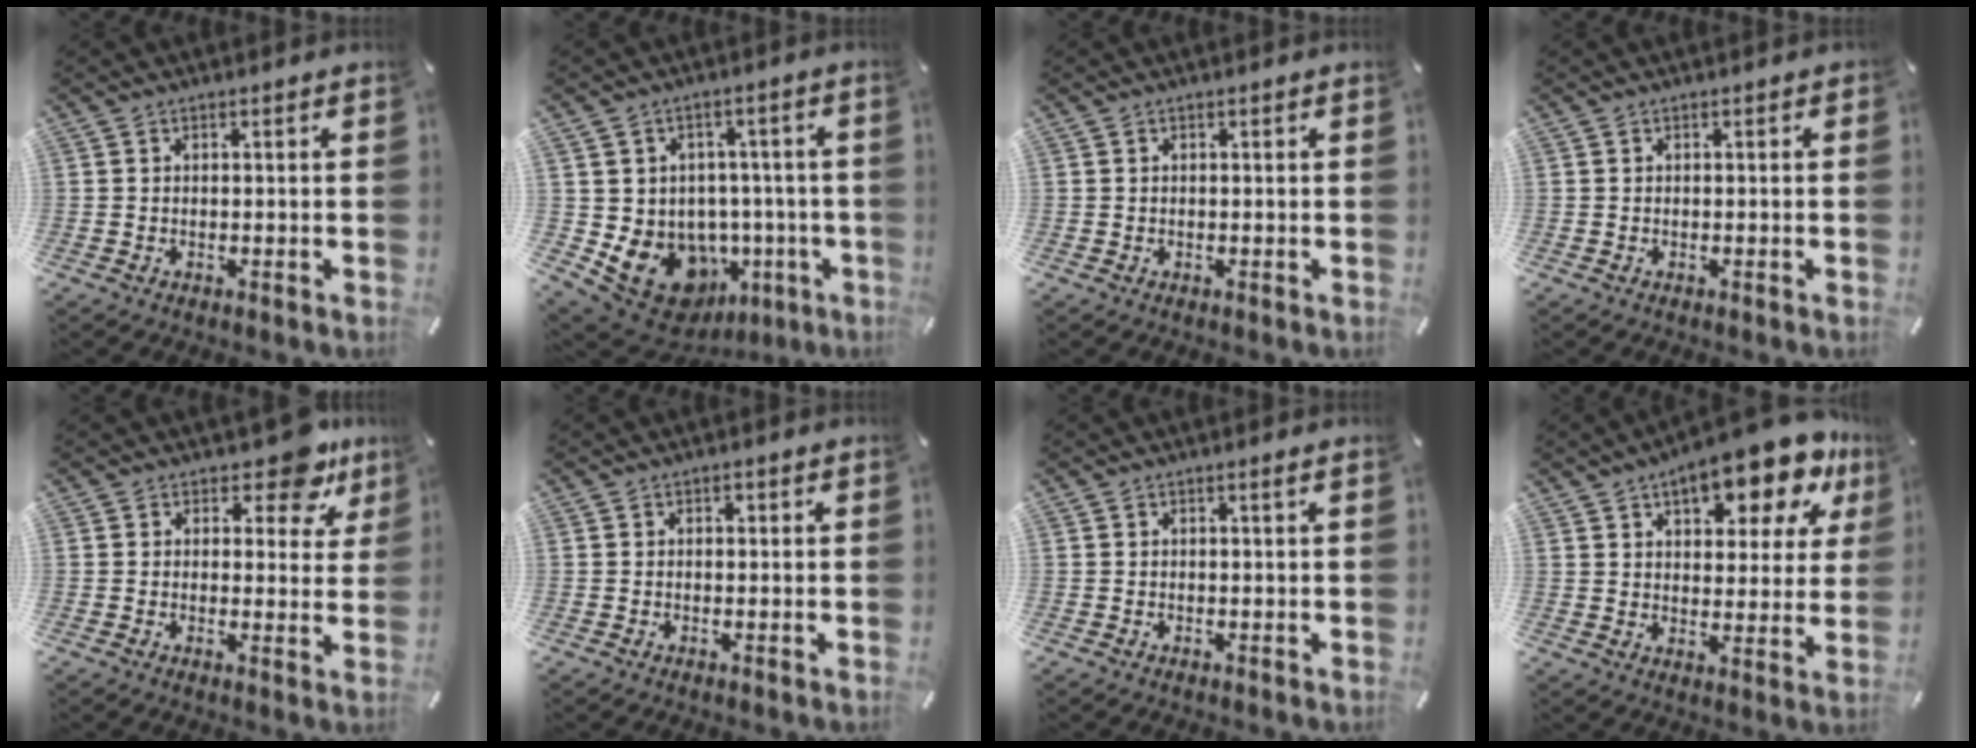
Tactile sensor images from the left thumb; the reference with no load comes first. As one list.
[{"total": 13.6, "force": [-4.6, 11.0, 6.4], "torque": [-0.099, 0.006, -0.068]}, {"total": 0.0}, {"total": 0.0}, {"total": 9.4, "force": [6.2, 4.6, 5.4], "torque": [-0.050, -0.041, 0.101]}, {"total": 0.7, "force": [0.2, 0.6, 0.4], "torque": [-0.008, 0.002, 0.004]}, {"total": 0.7, "force": [0.3, 0.0, 0.7], "torque": [-0.011, 0.001, 0.005]}, {"total": 16.6, "force": [10.6, 6.9, 10.7], "torque": [-0.148, -0.058, 0.172]}]